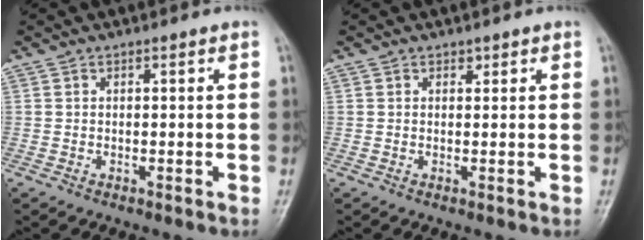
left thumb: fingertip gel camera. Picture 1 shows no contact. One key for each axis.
{"total": 0.9, "fx": 0.6, "fy": 0.7, "fz": 0.2, "tx": 0.006, "ty": -0.003, "tz": 0.007}